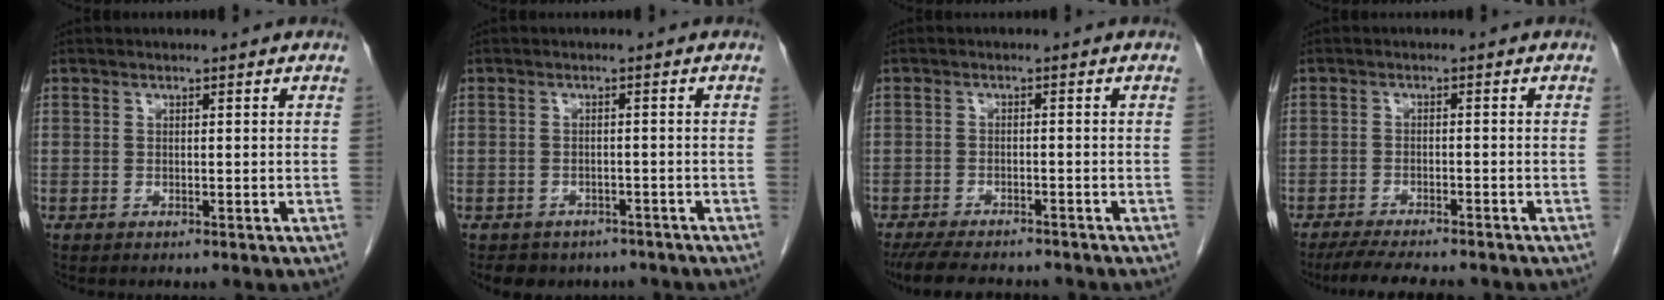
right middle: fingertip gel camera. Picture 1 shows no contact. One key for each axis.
{"total": 6.1, "fx": -4.9, "fy": 3.5, "fz": 1.1, "tx": -0.010, "ty": 0.010, "tz": -0.057}
{"total": 9.8, "fx": -8.7, "fy": 2.3, "fz": 4.0, "tx": -0.066, "ty": -0.013, "tz": -0.127}
{"total": 9.3, "fx": -8.1, "fy": 1.5, "fz": 4.3, "tx": -0.066, "ty": -0.015, "tz": -0.119}